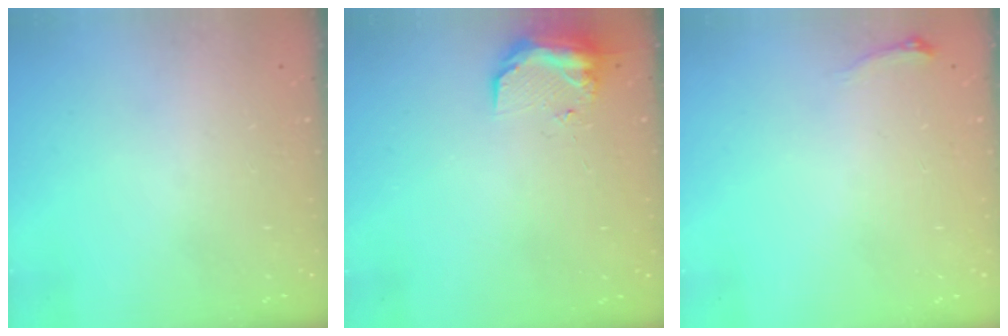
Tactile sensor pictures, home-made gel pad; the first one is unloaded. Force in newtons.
{"total": 9.9, "press": 9.4, "slide": 3.1}
{"total": 4.5, "press": 4.3, "slide": 1.1}